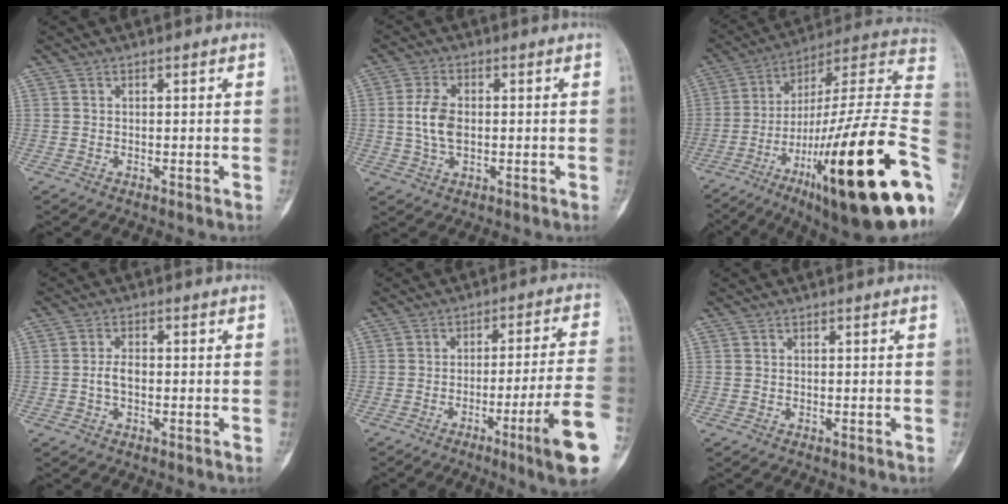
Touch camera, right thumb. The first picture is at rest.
{"total": 6.4, "force": [0.1, 3.8, 5.1], "torque": [-0.105, 0.004, 0.001]}
{"total": 34.0, "force": [-10.5, 6.2, 31.7], "torque": [-0.424, 0.049, -0.173]}
{"total": 2.8, "force": [-0.5, 1.6, 2.2], "torque": [-0.045, 0.010, -0.011]}
{"total": 14.4, "force": [-6.2, -0.3, 12.9], "torque": [-0.189, 0.013, -0.093]}
{"total": 0.0}